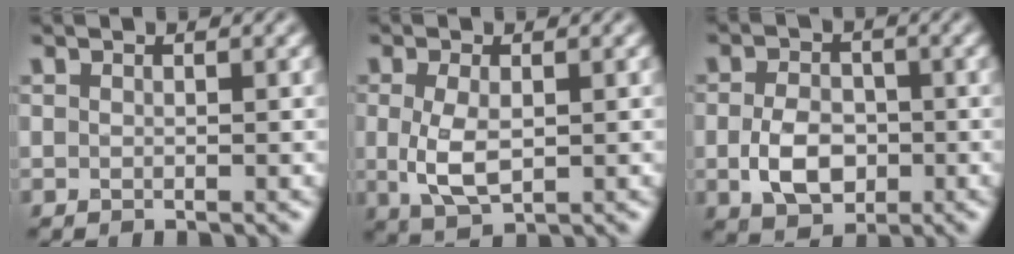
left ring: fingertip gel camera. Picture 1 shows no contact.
{"total": 3.8, "force": [-0.1, 2.0, 3.3], "torque": [-0.076, -0.003, 0.002]}
{"total": 4.4, "force": [-0.9, 3.1, 3.0], "torque": [-0.061, -0.006, -0.019]}